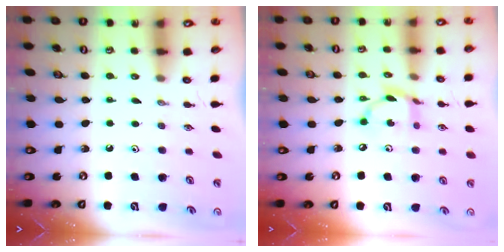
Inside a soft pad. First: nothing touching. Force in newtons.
{"total": 9.3, "press": 9.3, "slide": 0.5}